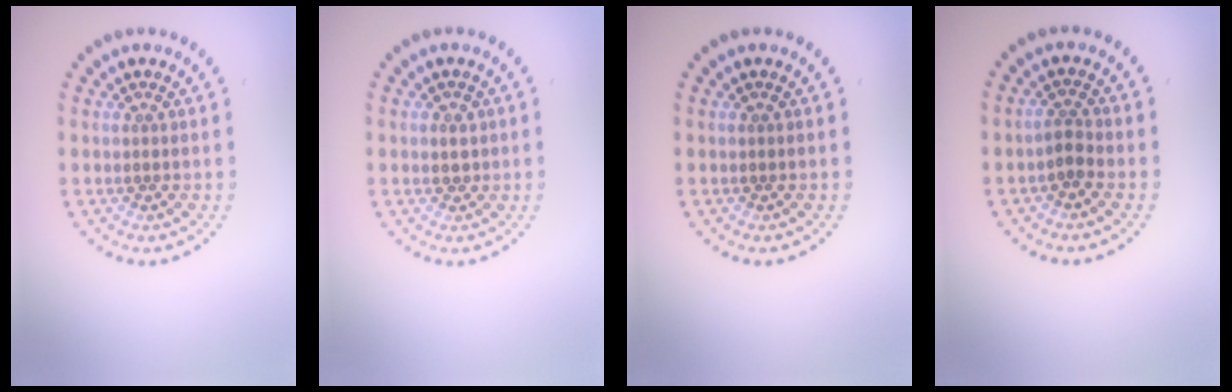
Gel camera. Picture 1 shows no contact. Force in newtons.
{"total": 1.3, "press": 1.1, "slide": 0.7}
{"total": 0.0}
{"total": 1.3, "press": 1.1, "slide": 0.8}